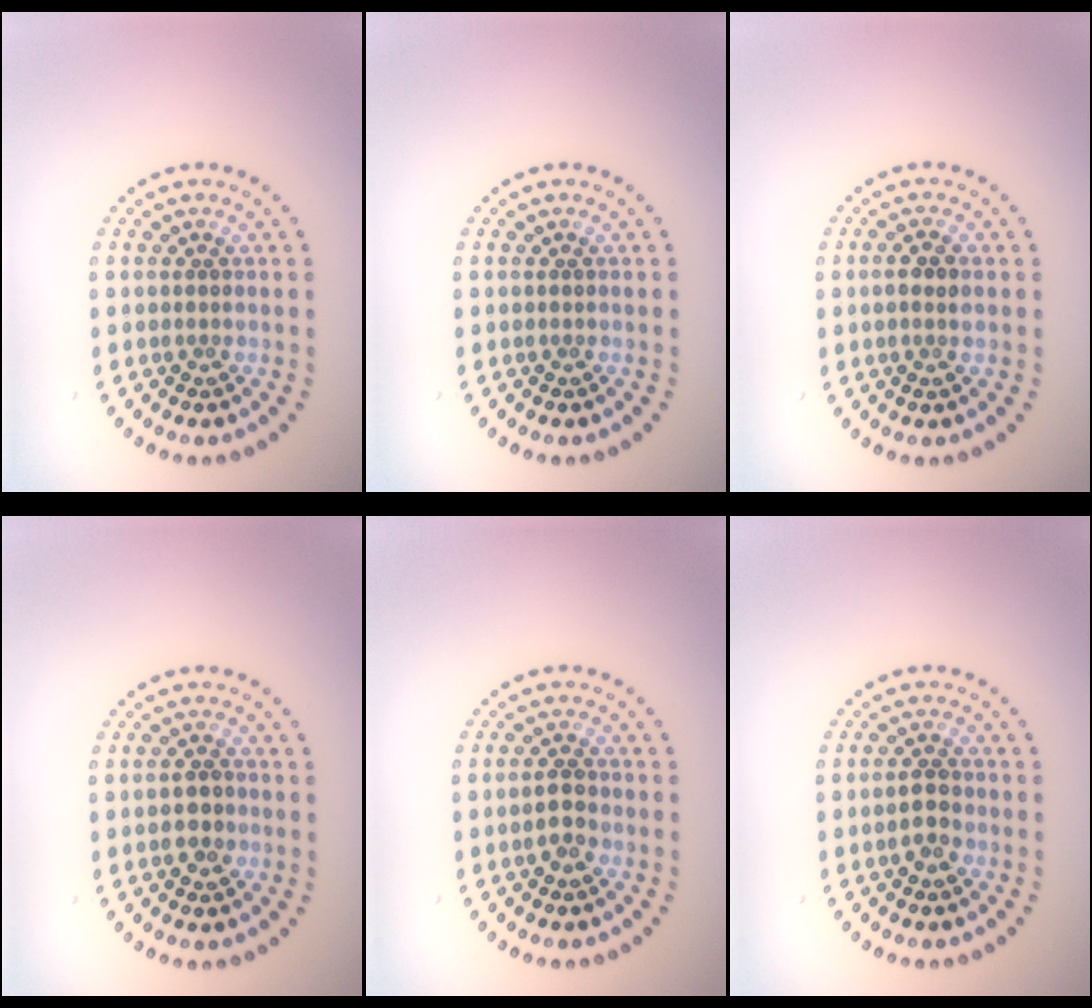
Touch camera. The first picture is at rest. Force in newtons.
{"total": 0.0}
{"total": 1.7, "press": 1.6, "slide": 0.7}
{"total": 1.9, "press": 1.8, "slide": 0.4}
{"total": 1.9, "press": 1.8, "slide": 0.4}
{"total": 1.9, "press": 1.8, "slide": 0.4}